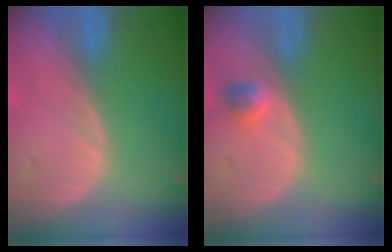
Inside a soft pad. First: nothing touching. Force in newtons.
{"total": 2.4, "press": 2.0, "slide": 1.2}